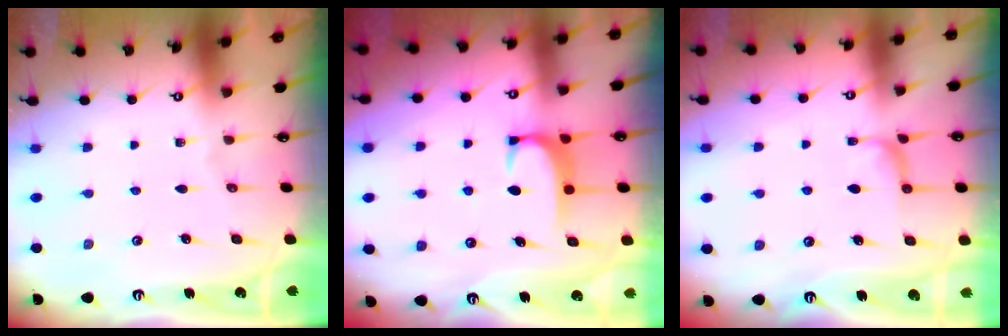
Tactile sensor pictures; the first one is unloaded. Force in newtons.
{"total": 2.0, "press": 1.9, "slide": 0.5}
{"total": 2.9, "press": 2.7, "slide": 0.9}